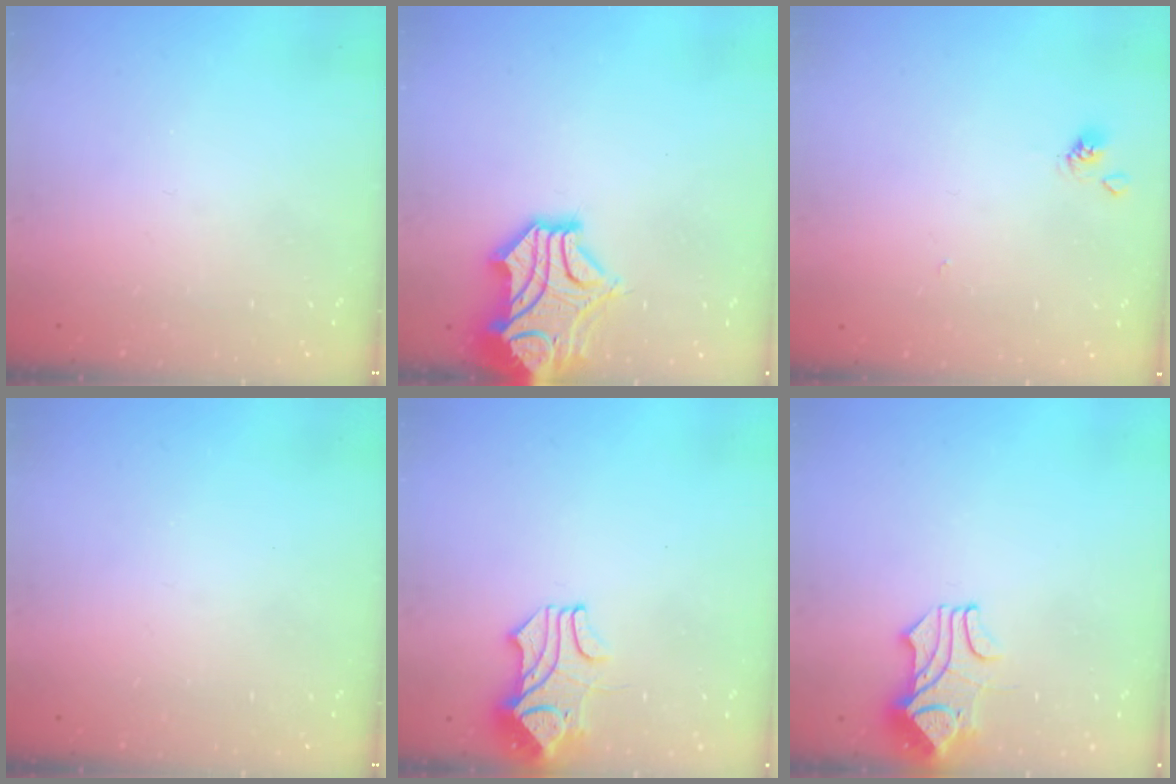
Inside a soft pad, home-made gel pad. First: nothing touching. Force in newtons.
{"total": 5.2, "press": 5.0, "slide": 1.5}
{"total": 1.9, "press": 1.9, "slide": 0.2}
{"total": 0.0}
{"total": 1.9, "press": 1.5, "slide": 1.1}
{"total": 1.5, "press": 1.2, "slide": 1.0}